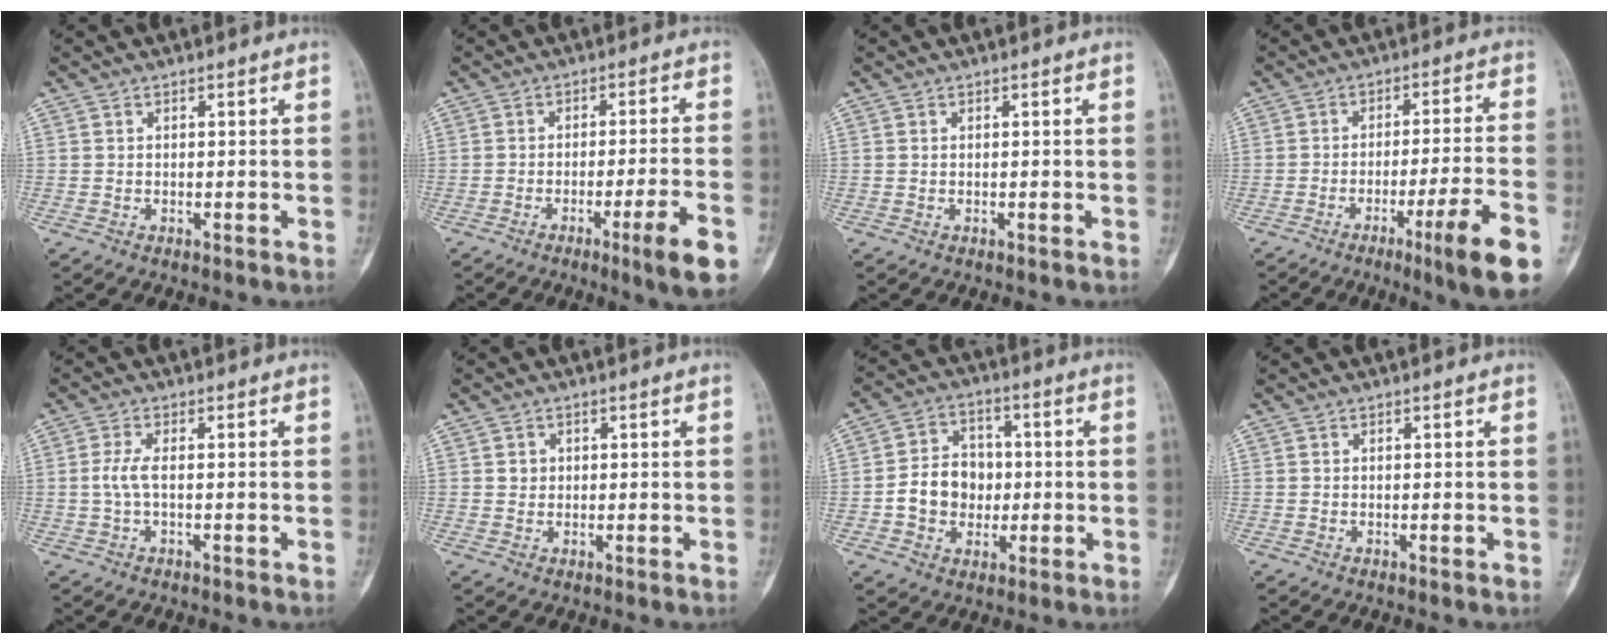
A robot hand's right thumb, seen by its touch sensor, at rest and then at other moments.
{"total": 9.2, "force": [-4.5, 0.3, 8.1], "torque": [-0.114, 0.008, -0.063]}
{"total": 0.0}
{"total": 13.4, "force": [-6.6, 0.7, 11.7], "torque": [-0.171, 0.010, -0.094]}
{"total": 2.9, "force": [-0.2, 0.9, 2.8], "torque": [-0.072, 0.001, -0.006]}
{"total": 1.5, "force": [0.4, 1.4, 0.5], "torque": [0.001, 0.002, 0.004]}
{"total": 10.2, "force": [-1.1, 8.5, 5.6], "torque": [-0.058, 0.023, -0.023]}
{"total": 0.0}